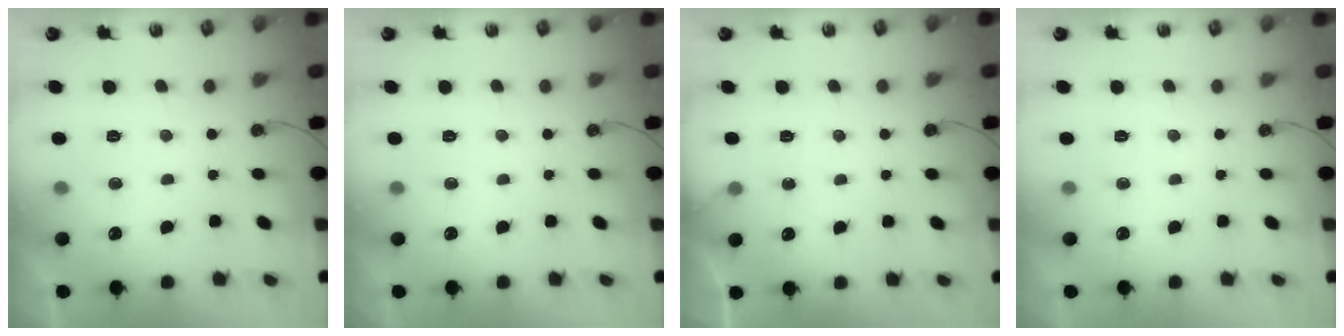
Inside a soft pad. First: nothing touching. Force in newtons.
{"total": 0.0}
{"total": 2.2, "press": 2.2, "slide": 0.1}
{"total": 0.0}